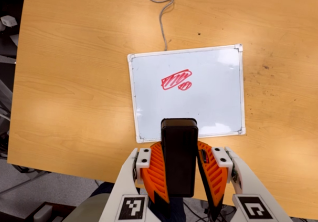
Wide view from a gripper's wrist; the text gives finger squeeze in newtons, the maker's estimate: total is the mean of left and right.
{"total": 9.1, "left": 7.5, "right": 10.7}